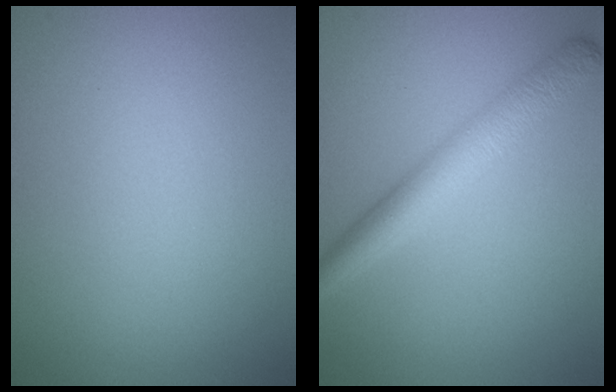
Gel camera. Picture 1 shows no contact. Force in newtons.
{"total": 4.2, "press": 4.2, "slide": 0.1}